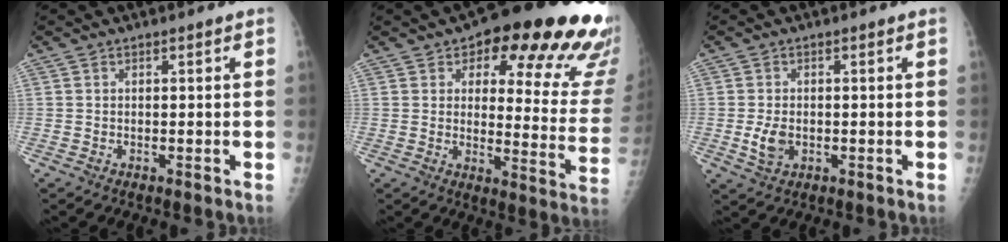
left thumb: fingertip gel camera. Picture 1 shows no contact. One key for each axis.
{"total": 22.6, "fx": 14.3, "fy": 8.5, "fz": 15.2, "tx": -0.134, "ty": -0.075, "tz": 0.170}
{"total": 3.8, "fx": -0.6, "fy": 2.6, "fz": 2.8, "tx": -0.052, "ty": -0.004, "tz": -0.007}